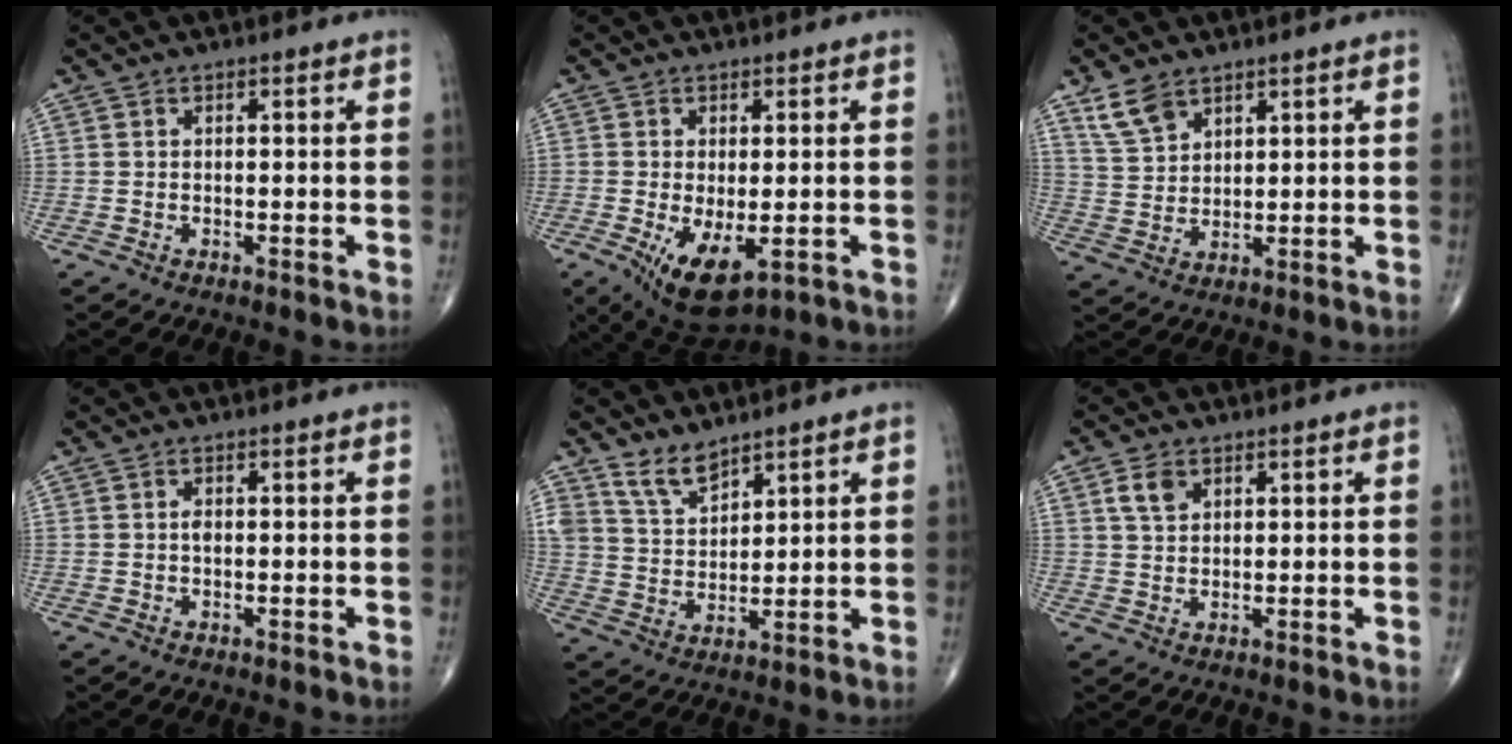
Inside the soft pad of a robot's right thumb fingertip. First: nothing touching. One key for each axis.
{"total": 9.2, "fx": -2.8, "fy": 4.2, "fz": 7.7, "tx": -0.124, "ty": -0.019, "tz": -0.032}
{"total": 6.1, "fx": 4.2, "fy": 3.4, "fz": 2.8, "tx": -0.045, "ty": -0.018, "tz": 0.092}
{"total": 1.0, "fx": 0.1, "fy": 0.6, "fz": 0.8, "tx": -0.013, "ty": 0.002, "tz": 0.001}
{"total": 6.1, "fx": 5.0, "fy": 2.7, "fz": 2.3, "tx": -0.027, "ty": -0.039, "tz": 0.105}
{"total": 3.8, "fx": 1.8, "fy": 2.5, "fz": 2.2, "tx": -0.035, "ty": -0.003, "tz": 0.037}